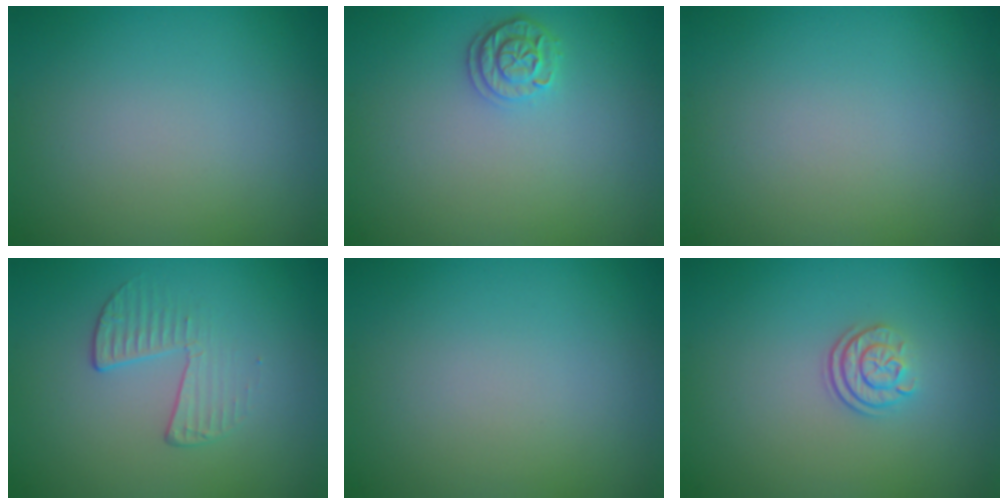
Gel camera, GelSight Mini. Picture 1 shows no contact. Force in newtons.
{"total": 2.1, "press": 1.9, "slide": 0.9}
{"total": 0.0}
{"total": 2.1, "press": 1.0, "slide": 1.8}
{"total": 0.0}
{"total": 2.4, "press": 1.8, "slide": 1.6}